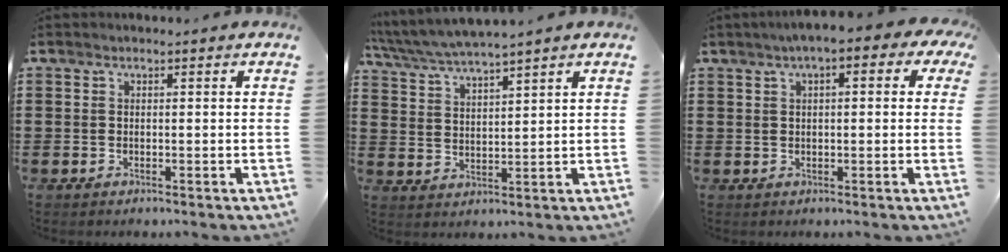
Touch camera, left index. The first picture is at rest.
{"total": 3.9, "force": [3.6, -0.4, 1.5], "torque": [-0.043, -0.020, 0.061]}
{"total": 3.7, "force": [1.2, 0.8, 3.4], "torque": [-0.068, 0.005, 0.017]}